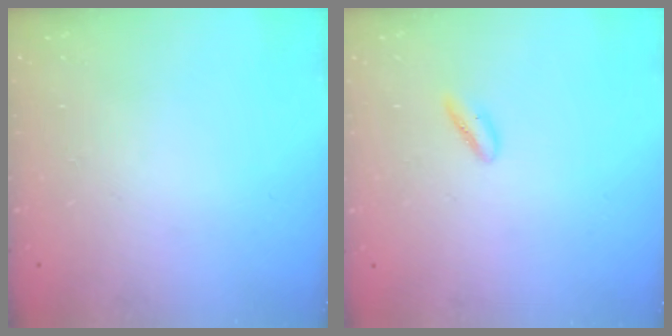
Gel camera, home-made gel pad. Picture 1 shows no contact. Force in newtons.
{"total": 4.4, "press": 4.1, "slide": 1.4}